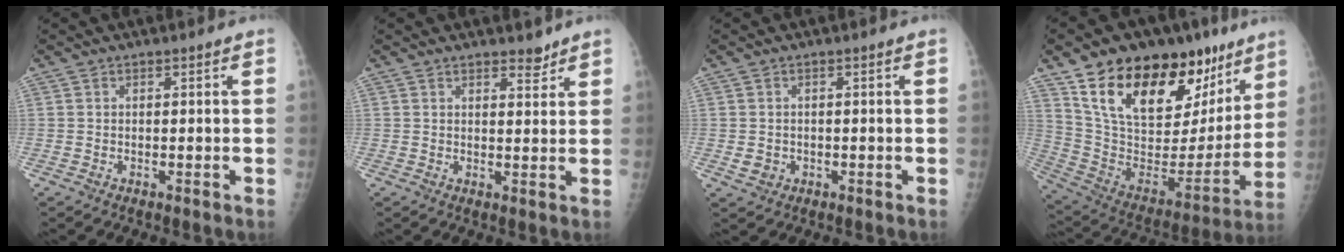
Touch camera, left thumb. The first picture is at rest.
{"total": 3.0, "force": [2.4, 1.2, 1.2], "torque": [-0.004, -0.018, 0.035]}
{"total": 2.2, "force": [-0.3, 2.0, 0.9], "torque": [-0.008, 0.001, 0.004]}
{"total": 30.4, "force": [18.3, 14.9, 19.2], "torque": [-0.270, -0.038, 0.307]}